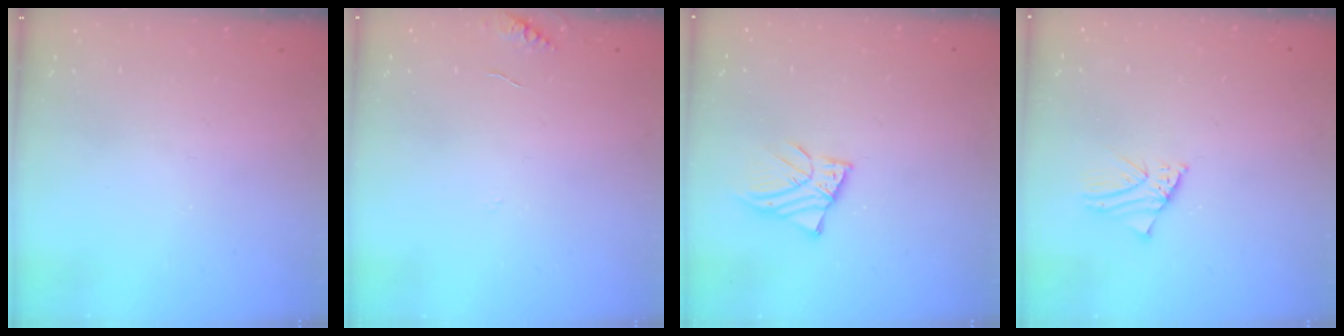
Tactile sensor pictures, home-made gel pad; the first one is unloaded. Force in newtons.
{"total": 5.1, "press": 5.0, "slide": 0.7}
{"total": 3.1, "press": 3.1, "slide": 0.3}
{"total": 1.7, "press": 1.7, "slide": 0.2}